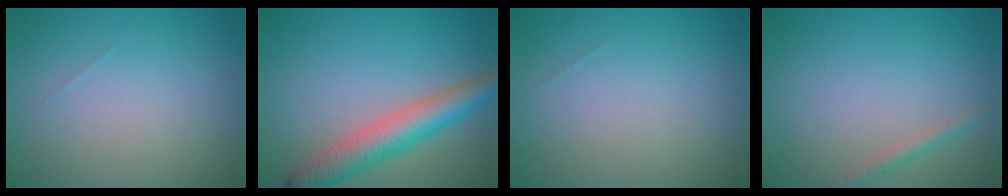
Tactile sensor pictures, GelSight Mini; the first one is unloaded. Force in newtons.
{"total": 5.6, "press": 5.6, "slide": 0.1}
{"total": 0.0}
{"total": 1.2, "press": 1.2, "slide": 0.0}